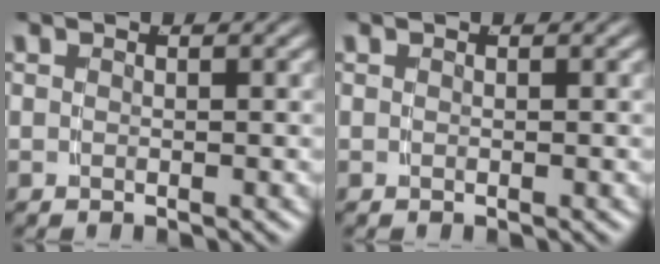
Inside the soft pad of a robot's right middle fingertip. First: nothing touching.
{"total": 0.0}